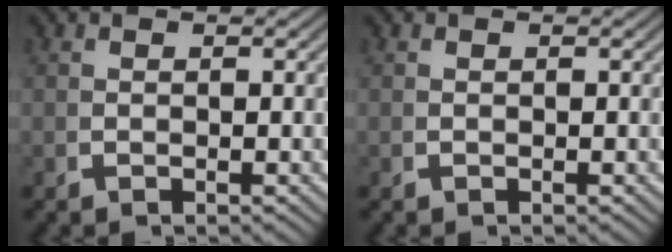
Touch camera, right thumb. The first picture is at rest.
{"total": 0.0}